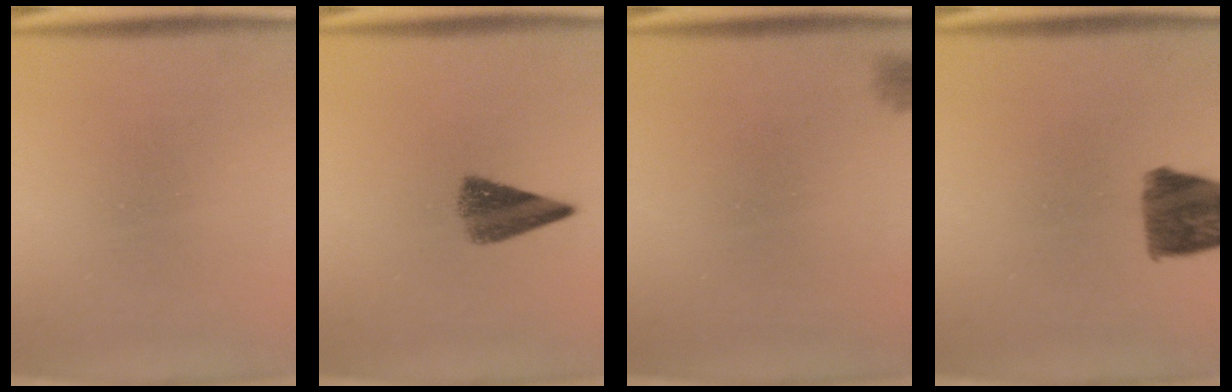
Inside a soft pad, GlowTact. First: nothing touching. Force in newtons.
{"total": 5.4}
{"total": 1.6}
{"total": 9.7}